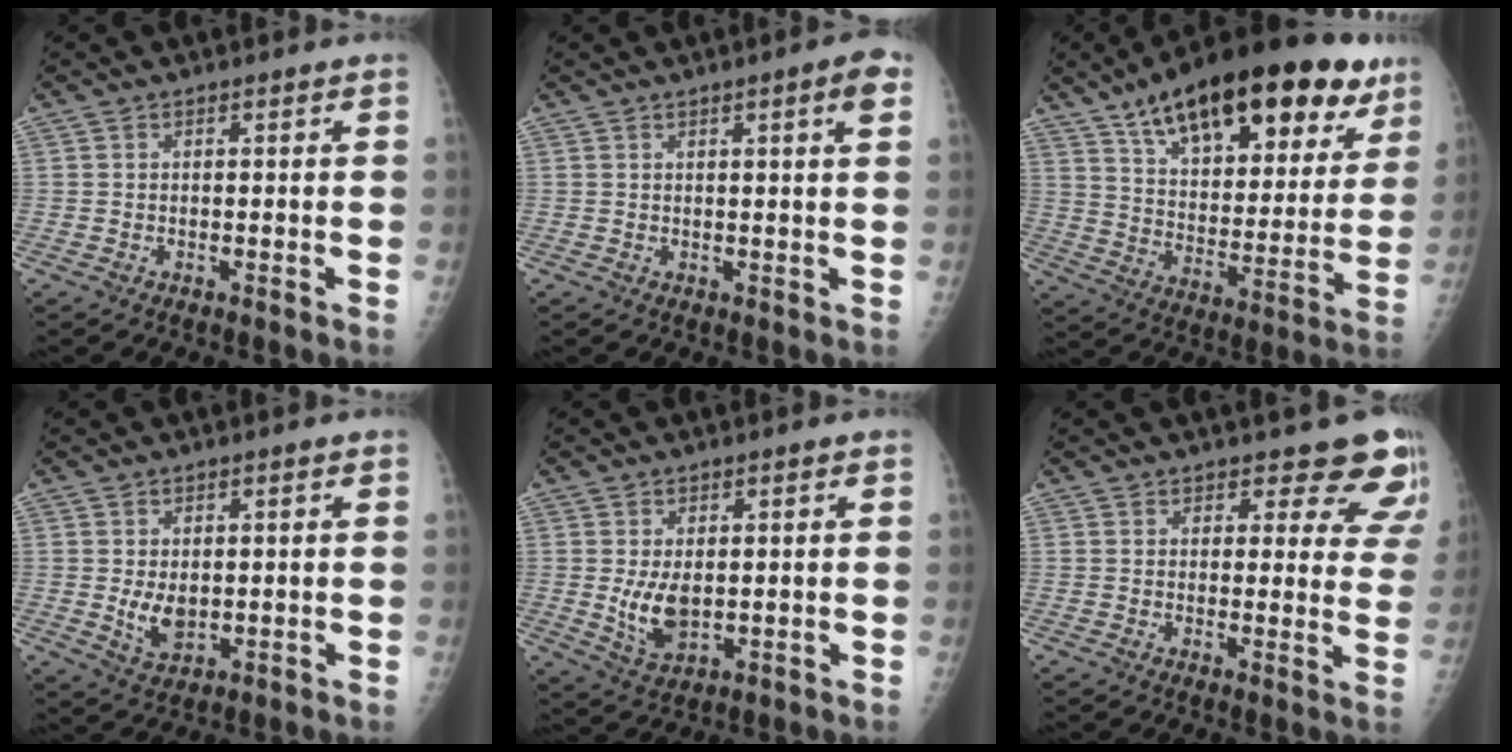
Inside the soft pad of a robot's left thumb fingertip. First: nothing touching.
{"total": 4.1, "force": [1.8, 0.3, 3.7], "torque": [-0.045, -0.004, 0.022]}
{"total": 29.5, "force": [18.4, 12.3, 19.6], "torque": [-0.271, -0.038, 0.281]}
{"total": 4.9, "force": [0.1, 3.3, 3.7], "torque": [-0.052, -0.012, 0.013]}
{"total": 6.3, "force": [0.1, 3.8, 5.1], "torque": [-0.084, -0.017, 0.015]}
{"total": 10.3, "force": [8.9, 4.3, 2.8], "torque": [0.024, -0.054, 0.078]}